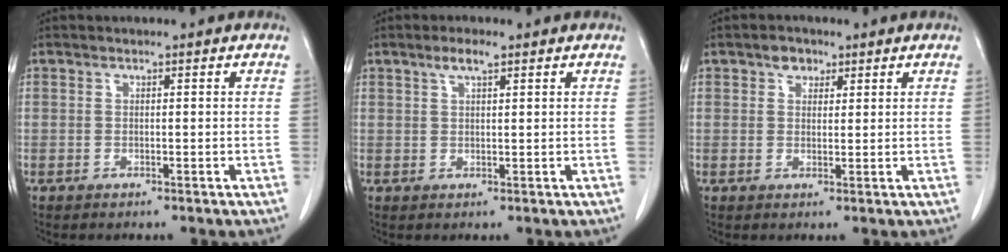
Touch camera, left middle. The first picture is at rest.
{"total": 2.5, "force": [1.6, 0.4, 1.8], "torque": [-0.041, 0.005, 0.031]}
{"total": 2.4, "force": [1.5, 1.6, 0.9], "torque": [-0.016, 0.006, 0.023]}